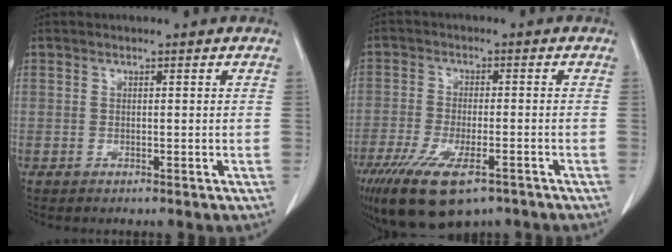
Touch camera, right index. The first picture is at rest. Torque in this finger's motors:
{"motor_torque": [1.40, -0.76, 0.76, 0.21]}